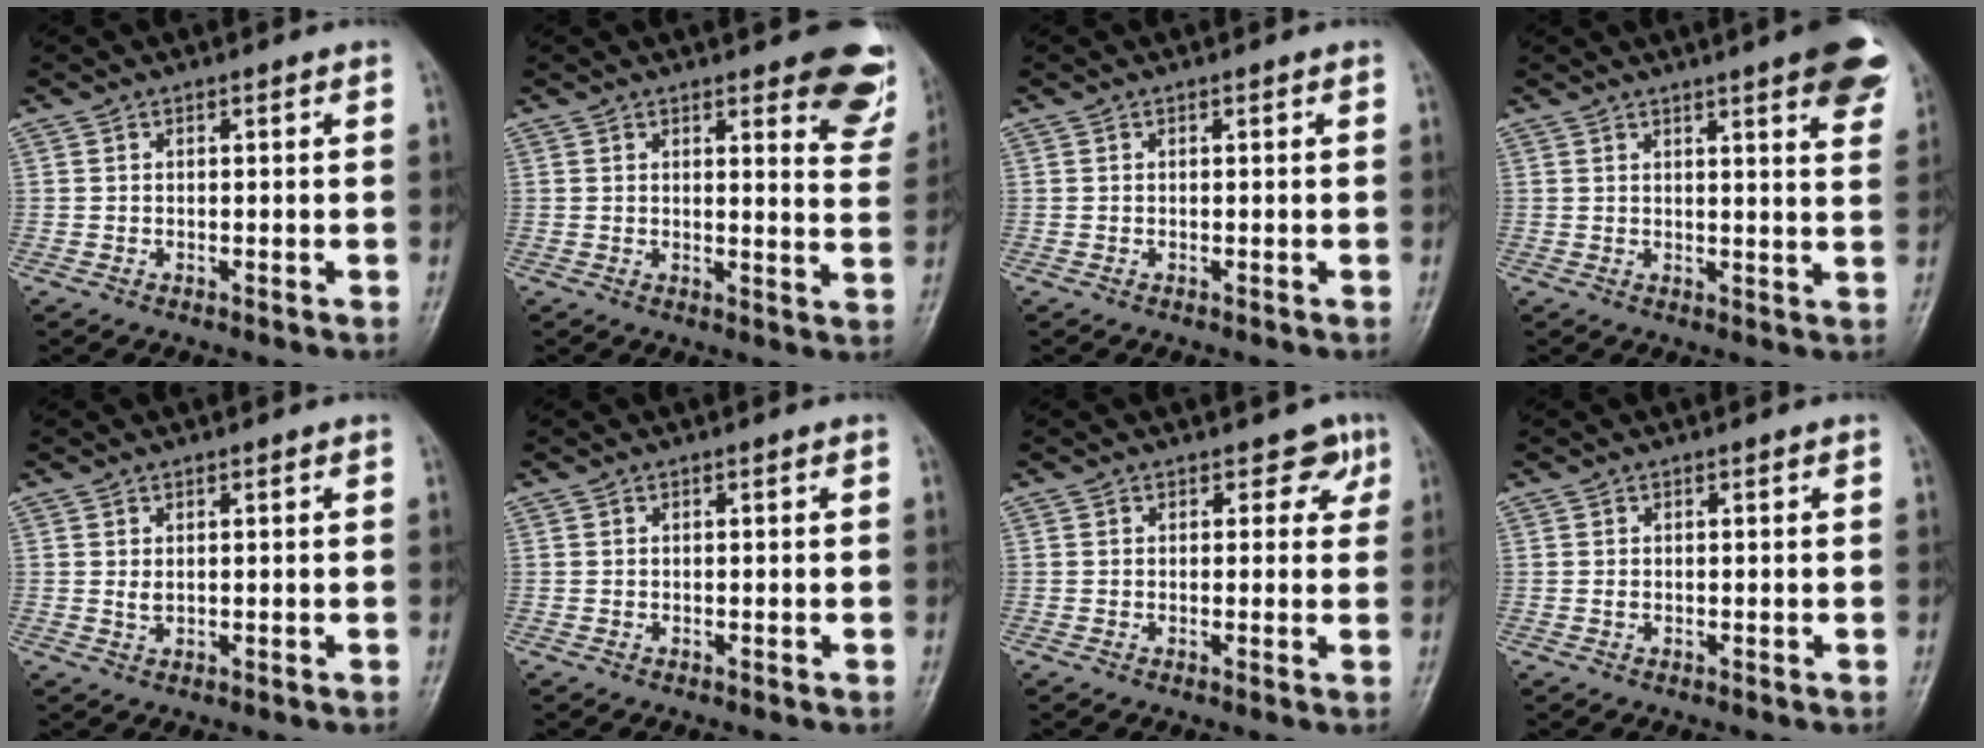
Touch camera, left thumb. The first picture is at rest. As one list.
[{"total": 11.0, "force": [7.5, 3.6, 7.2], "torque": [-0.042, -0.043, 0.075]}, {"total": 0.0}, {"total": 11.4, "force": [7.0, 2.1, 8.8], "torque": [-0.087, -0.023, 0.077]}, {"total": 1.5, "force": [0.7, 0.7, 1.2], "torque": [-0.020, -0.003, 0.016]}, {"total": 0.0}, {"total": 3.1, "force": [1.6, 2.2, 1.3], "torque": [0.017, -0.004, 0.014]}, {"total": 0.5, "force": [0.2, 0.3, 0.4], "torque": [-0.005, 0.002, 0.003]}]